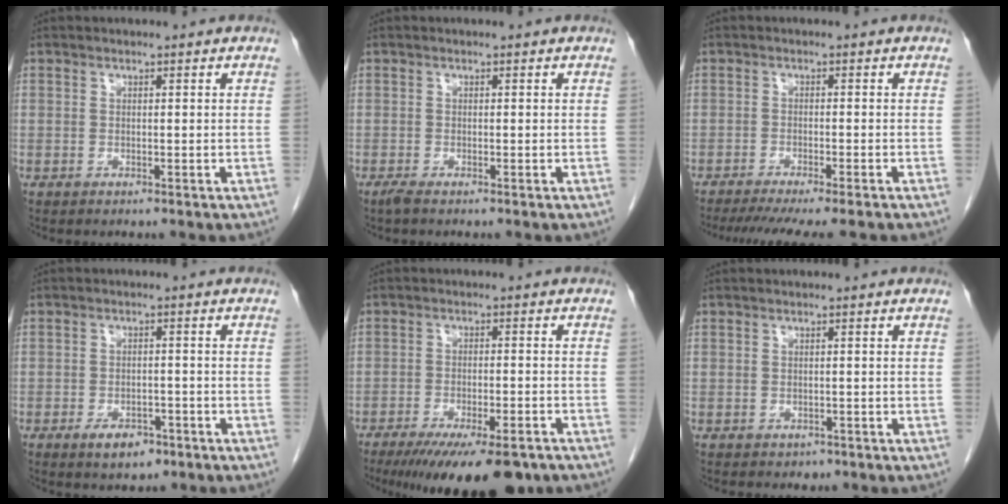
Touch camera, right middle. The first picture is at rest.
{"total": 0.9, "force": [-0.7, 0.0, 0.6], "torque": [-0.019, -0.006, -0.015]}
{"total": 11.2, "force": [-9.6, 0.3, 5.7], "torque": [-0.066, -0.023, -0.135]}
{"total": 4.2, "force": [-2.6, 2.2, 2.5], "torque": [-0.039, 0.002, -0.031]}
{"total": 15.0, "force": [-11.3, 3.6, 9.2], "torque": [-0.120, -0.024, -0.165]}
{"total": 0.9, "force": [-0.6, 0.7, 0.2], "torque": [-0.005, 0.001, -0.004]}